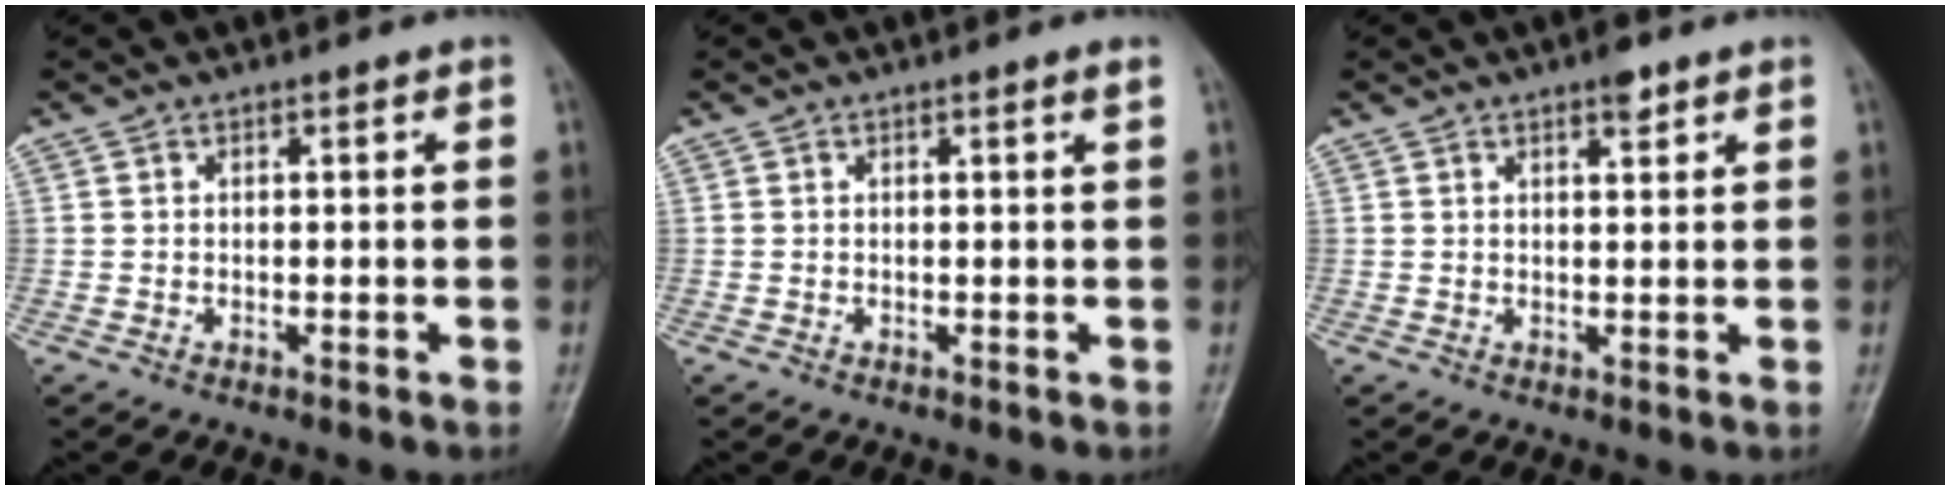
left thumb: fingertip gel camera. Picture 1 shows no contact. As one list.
[{"total": 0.7, "force": [0.4, -0.2, 0.6], "torque": [-0.014, -0.002, 0.006]}, {"total": 2.5, "force": [1.7, 0.8, 1.7], "torque": [-0.021, -0.009, 0.025]}]